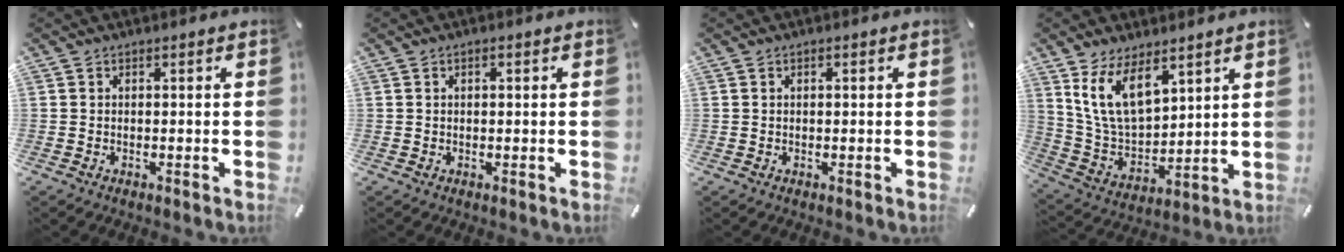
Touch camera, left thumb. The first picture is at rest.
{"total": 1.0, "force": [0.2, 0.6, 0.8], "torque": [-0.015, 0.005, 0.002]}
{"total": 0.6, "force": [0.1, 0.4, 0.5], "torque": [-0.009, 0.003, 0.001]}
{"total": 13.1, "force": [7.9, 7.4, 7.3], "torque": [-0.172, -0.038, 0.149]}